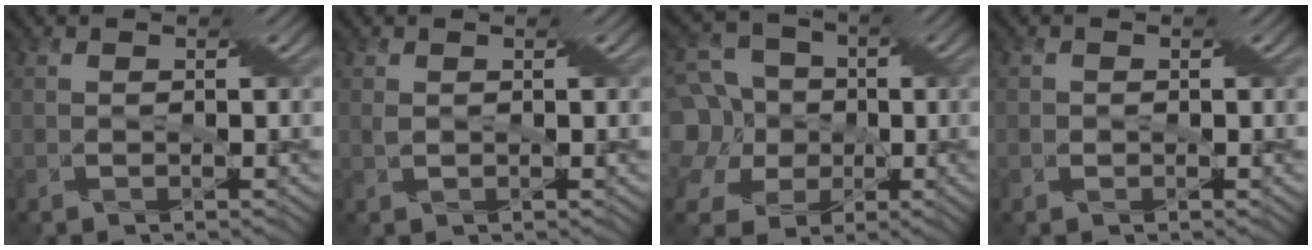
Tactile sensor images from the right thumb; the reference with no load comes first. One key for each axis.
{"total": 0.7, "fx": 0.3, "fy": 0.2, "fz": 0.6, "tx": -0.018, "ty": 0.001, "tz": 0.005}
{"total": 13.3, "fx": -0.2, "fy": 11.6, "fz": 6.7, "tx": -0.237, "ty": 0.009, "tz": -0.019}
{"total": 0.9, "fx": 0.0, "fy": 0.8, "fz": 0.2, "tx": 0.004, "ty": 0.003, "tz": -0.008}